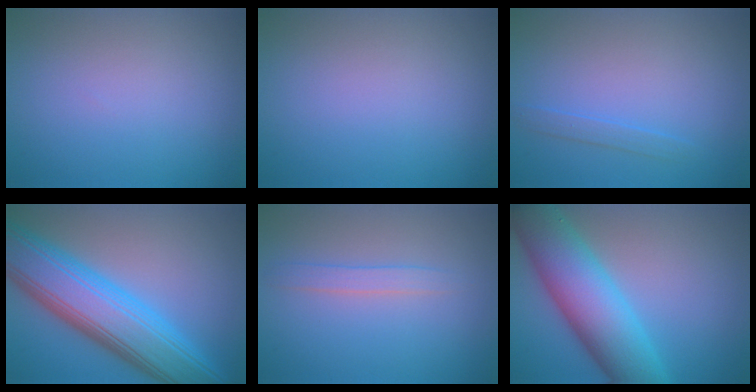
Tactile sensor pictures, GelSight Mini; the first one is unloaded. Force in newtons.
{"total": 0.0}
{"total": 1.1, "press": 1.1, "slide": 0.1}
{"total": 11.1, "press": 11.1, "slide": 0.3}
{"total": 1.5, "press": 1.5, "slide": 0.1}
{"total": 9.9, "press": 9.9, "slide": 0.0}